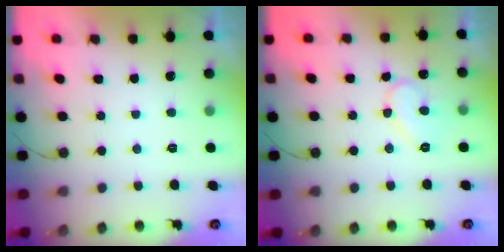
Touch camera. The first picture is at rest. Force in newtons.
{"total": 9.1, "press": 9.1, "slide": 0.8}